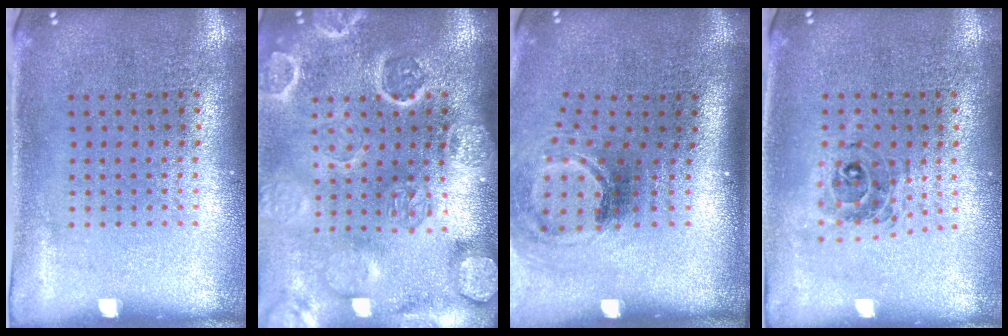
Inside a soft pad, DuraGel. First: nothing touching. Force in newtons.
{"total": 3.7, "press": 3.3, "slide": 1.6}
{"total": 2.0, "press": 1.3, "slide": 1.6}
{"total": 0.7, "press": 0.7, "slide": 0.1}